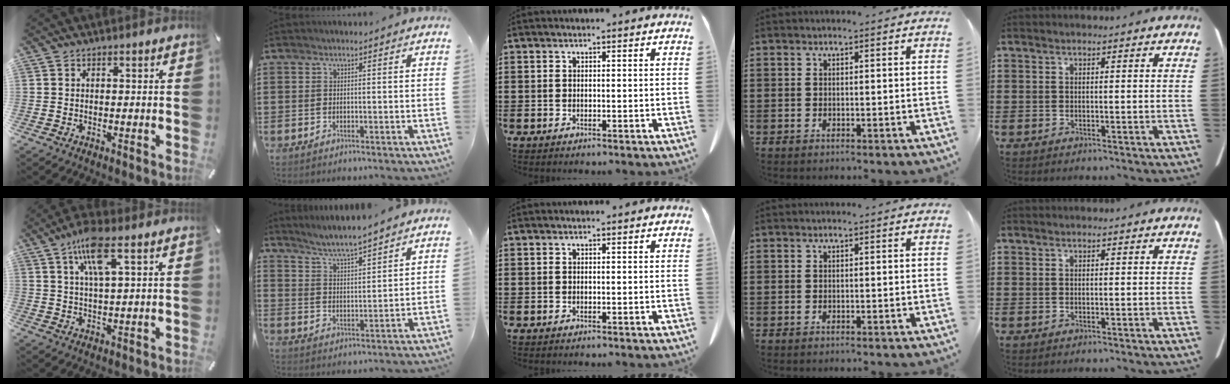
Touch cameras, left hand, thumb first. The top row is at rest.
{"thumb": {"total": 9.3, "force": [4.6, 2.2, 7.8], "torque": [-0.153, 0.004, 0.079]}, "index": {"total": 4.4, "force": [4.2, -0.7, 1.0], "torque": [-0.038, -0.026, 0.071]}}